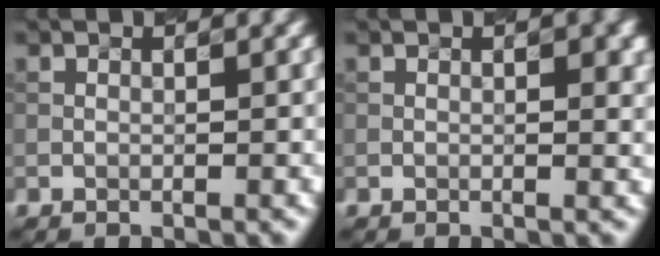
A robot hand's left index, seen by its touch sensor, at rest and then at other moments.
{"total": 2.2, "force": [0.5, 0.7, 2.0], "torque": [-0.017, 0.003, 0.012]}